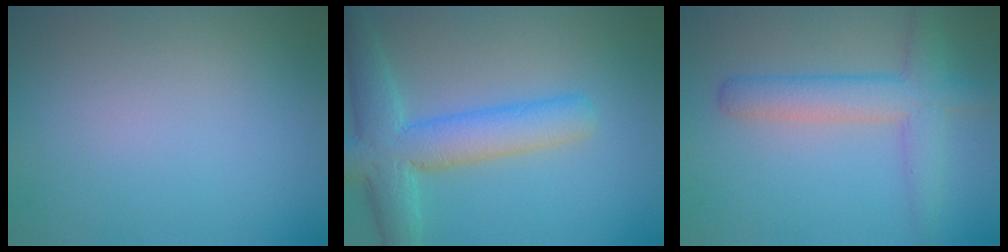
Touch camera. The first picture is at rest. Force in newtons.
{"total": 6.5, "press": 6.5, "slide": 0.2}
{"total": 4.5, "press": 4.5, "slide": 0.2}